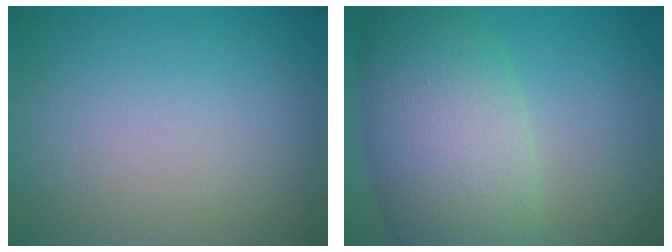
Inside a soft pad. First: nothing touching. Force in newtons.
{"total": 9.6, "press": 9.6, "slide": 0.4}